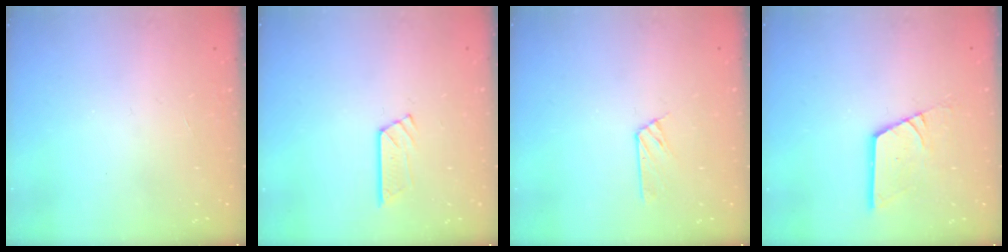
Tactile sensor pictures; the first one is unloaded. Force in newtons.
{"total": 4.8, "press": 4.7, "slide": 0.5}
{"total": 6.1, "press": 6.1, "slide": 0.7}
{"total": 10.1, "press": 10.1, "slide": 1.1}